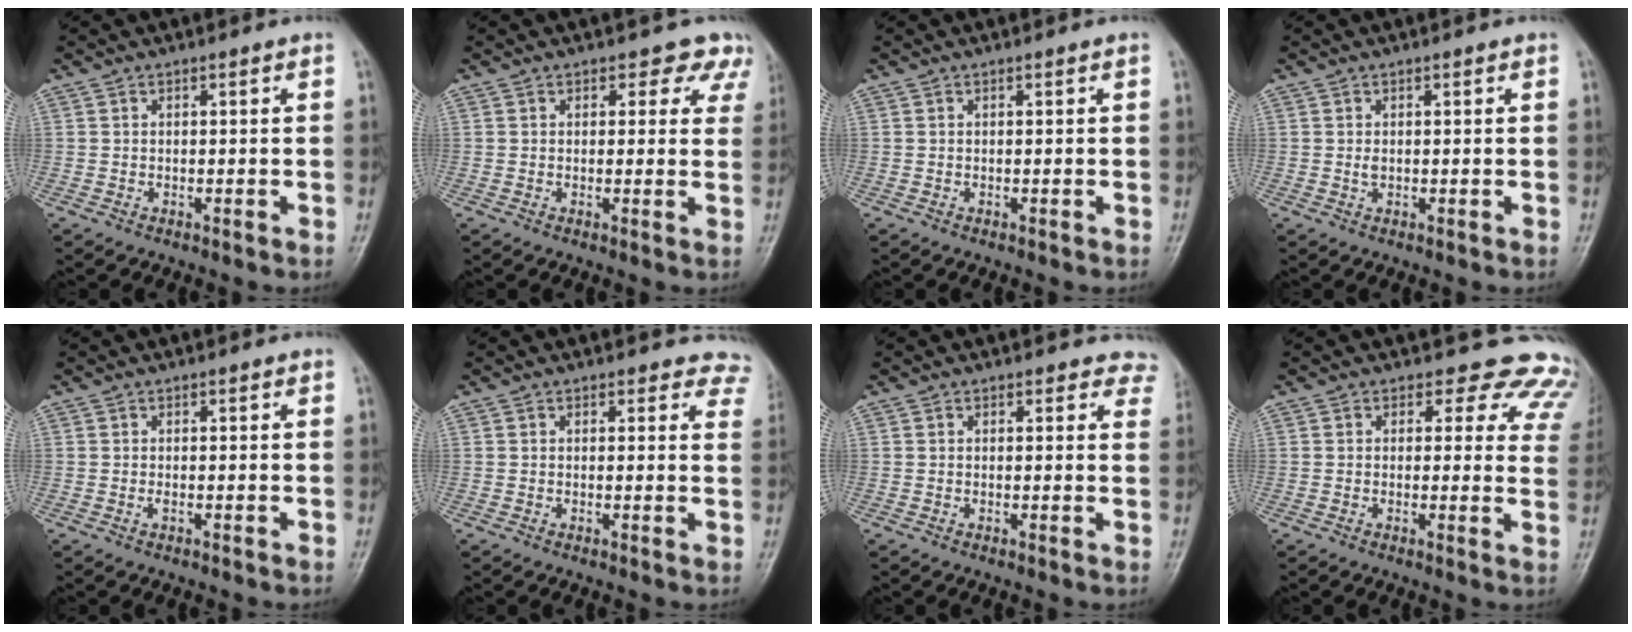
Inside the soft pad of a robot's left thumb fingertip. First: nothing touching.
{"total": 5.4, "force": [4.1, 3.3, 1.1], "torque": [0.032, -0.017, 0.026]}
{"total": 0.0}
{"total": 1.0, "force": [0.1, 0.7, 0.7], "torque": [-0.009, 0.000, 0.002]}
{"total": 0.6, "force": [-0.1, 0.2, 0.5], "torque": [-0.010, -0.002, -0.003]}
{"total": 5.7, "force": [5.1, 2.7, 0.2], "torque": [0.052, -0.018, 0.023]}
{"total": 4.5, "force": [3.9, 2.2, 0.2], "torque": [0.043, -0.014, 0.016]}
{"total": 11.6, "force": [10.0, 5.6, 1.7], "torque": [0.042, -0.052, 0.074]}